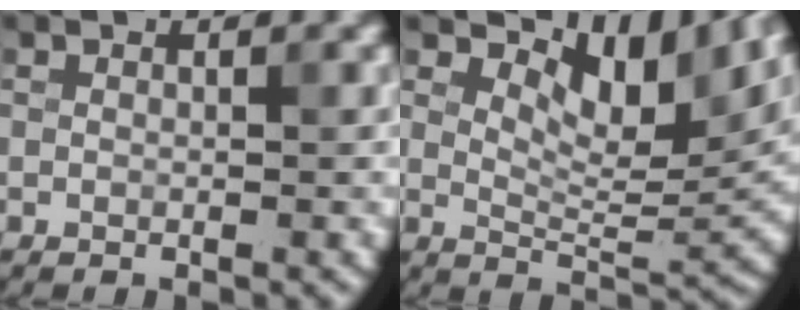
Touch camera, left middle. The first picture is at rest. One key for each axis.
{"total": 9.2, "fx": 5.5, "fy": 4.0, "fz": 6.2, "tx": -0.092, "ty": 0.001, "tz": 0.093}